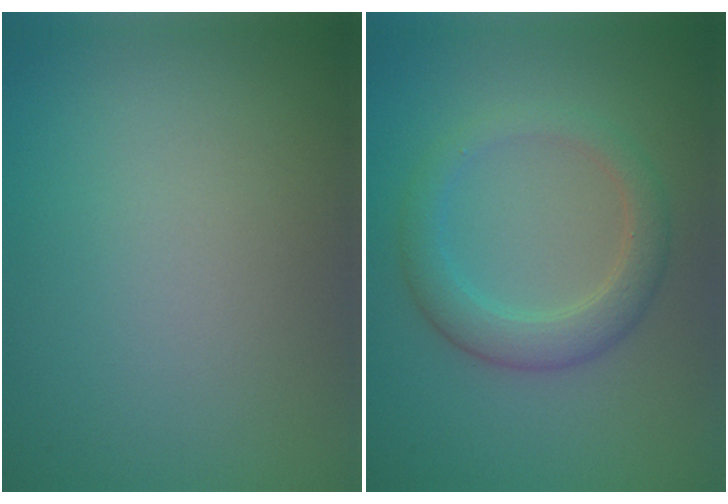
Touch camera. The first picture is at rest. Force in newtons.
{"total": 3.5, "press": 3.4, "slide": 0.3}